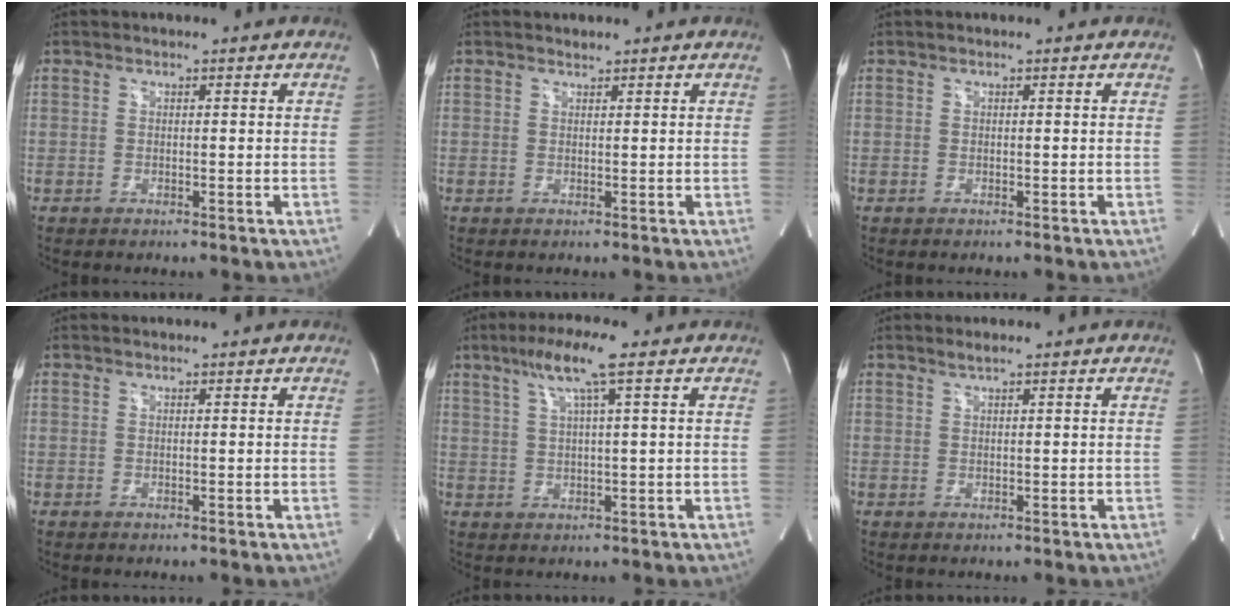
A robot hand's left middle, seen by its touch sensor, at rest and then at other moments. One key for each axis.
{"total": 0.6, "fx": 0.6, "fy": 0.1, "fz": 0.0, "tx": -0.009, "ty": 0.001, "tz": 0.013}
{"total": 0.0}
{"total": 0.0}
{"total": 7.0, "fx": 3.6, "fy": -0.5, "fz": 5.9, "tx": -0.115, "ty": 0.014, "tz": 0.068}
{"total": 1.1, "fx": 0.9, "fy": -0.1, "fz": 0.6, "tx": -0.015, "ty": 0.004, "tz": 0.020}